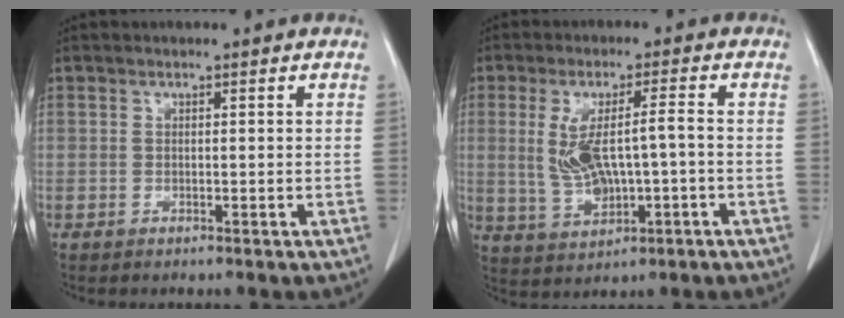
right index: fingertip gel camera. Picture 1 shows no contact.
{"total": 8.4, "force": [-0.4, 2.3, 8.0], "torque": [-0.163, 0.013, 0.007]}